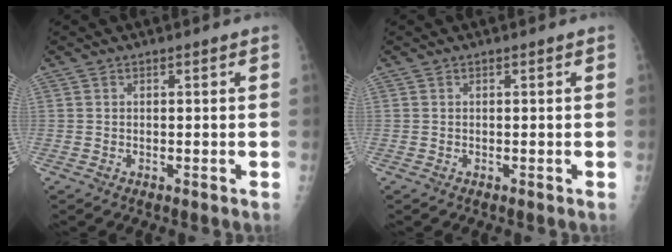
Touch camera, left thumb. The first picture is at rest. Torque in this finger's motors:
{"motor_torque": [0.01, 0.01, -0.08, -0.08, 0.00]}